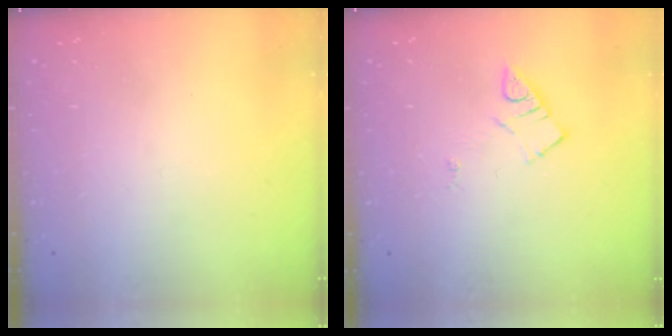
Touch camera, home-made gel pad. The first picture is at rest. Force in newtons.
{"total": 4.2, "press": 4.1, "slide": 0.6}